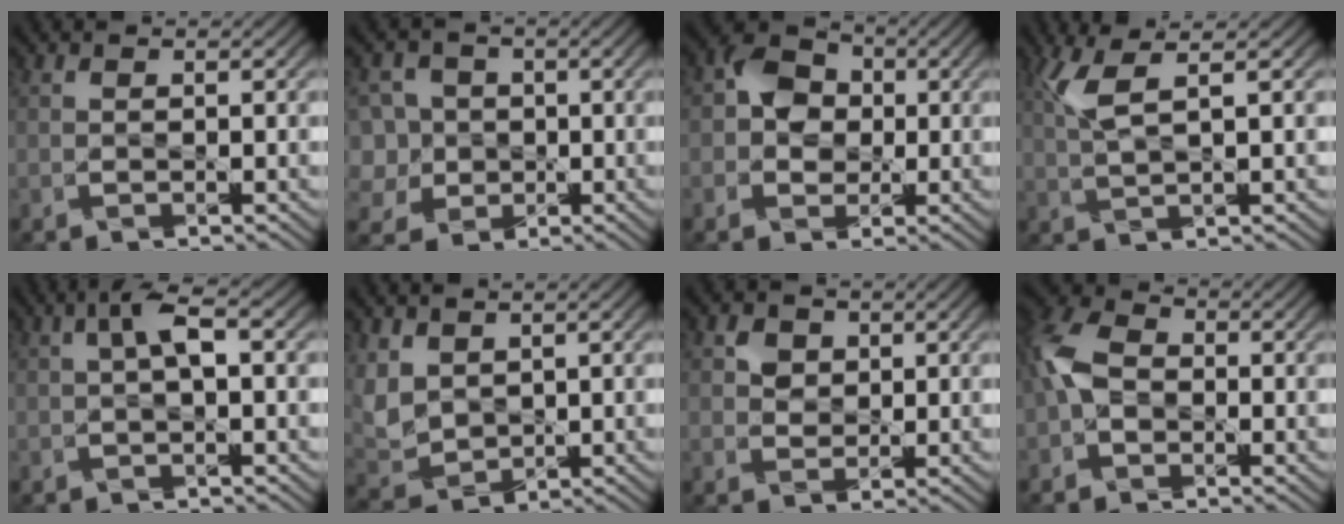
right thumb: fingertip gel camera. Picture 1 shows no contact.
{"total": 8.7, "force": [-0.9, 7.8, 3.7], "torque": [-0.140, 0.024, -0.046]}
{"total": 5.3, "force": [0.3, 4.3, 3.1], "torque": [-0.064, 0.015, -0.007]}
{"total": 4.1, "force": [2.0, -0.1, 3.6], "torque": [-0.101, 0.011, 0.049]}
{"total": 3.9, "force": [0.6, 1.2, 3.7], "torque": [-0.077, 0.016, 0.008]}
{"total": 5.8, "force": [2.3, 4.0, 3.4], "torque": [-0.125, 0.001, 0.054]}
{"total": 3.5, "force": [1.8, 2.6, 1.6], "torque": [-0.056, -0.003, 0.033]}
{"total": 6.7, "force": [-1.2, 4.6, 4.7], "torque": [-0.138, 0.009, -0.038]}